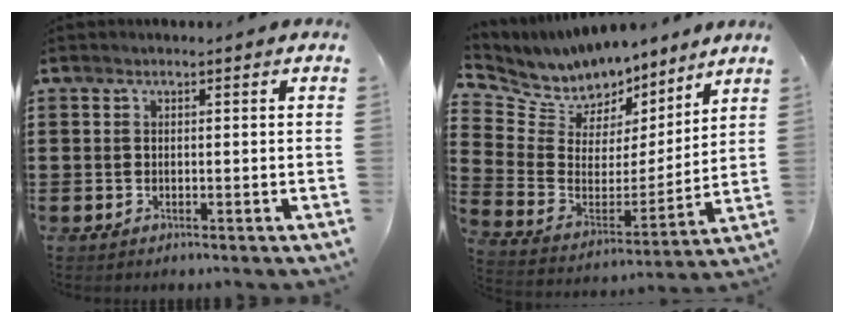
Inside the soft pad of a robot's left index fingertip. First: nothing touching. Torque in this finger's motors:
{"motor_torque": [2.14, 0.00, 0.33, 0.06]}